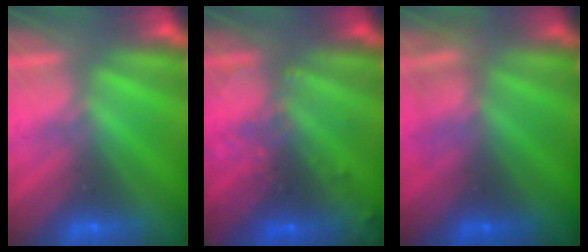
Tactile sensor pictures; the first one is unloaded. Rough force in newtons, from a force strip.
{"total": 3.2}
{"total": 2.8}